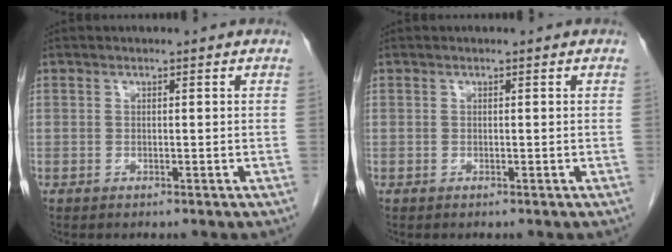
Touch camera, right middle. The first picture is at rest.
{"total": 0.0}